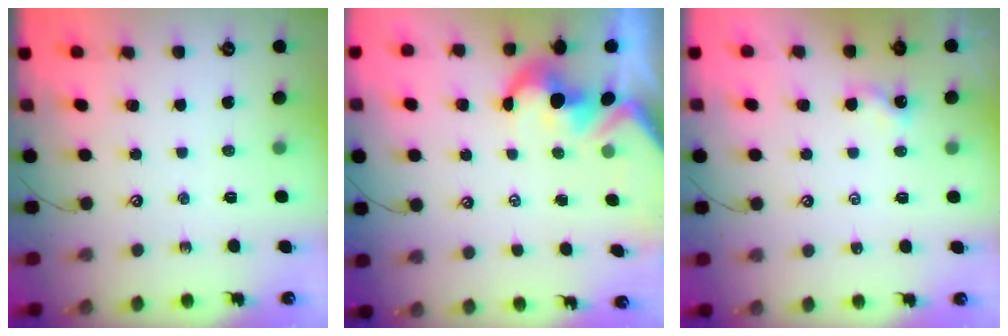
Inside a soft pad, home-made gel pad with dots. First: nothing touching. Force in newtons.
{"total": 3.1, "press": 2.8, "slide": 1.2}
{"total": 0.6, "press": 0.5, "slide": 0.2}